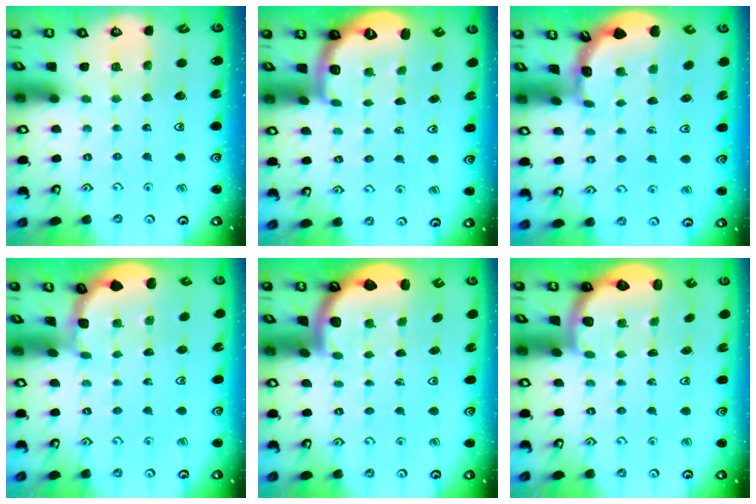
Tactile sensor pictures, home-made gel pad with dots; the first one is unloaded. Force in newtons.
{"total": 2.5, "press": 2.0, "slide": 1.5}
{"total": 1.6, "press": 1.6, "slide": 0.1}
{"total": 0.9, "press": 0.8, "slide": 0.2}
{"total": 2.2, "press": 2.2, "slide": 0.3}
{"total": 2.6, "press": 2.3, "slide": 1.2}